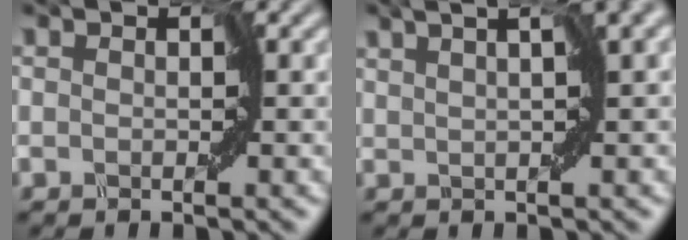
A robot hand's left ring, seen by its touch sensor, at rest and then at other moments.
{"total": 2.2, "force": [0.7, -0.4, 2.0], "torque": [-0.039, 0.004, 0.017]}